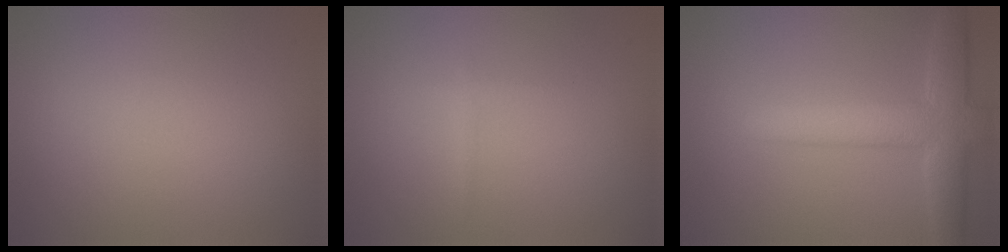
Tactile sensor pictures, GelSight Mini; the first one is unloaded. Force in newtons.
{"total": 0.6, "press": 0.6, "slide": 0.0}
{"total": 5.8, "press": 5.8, "slide": 0.2}